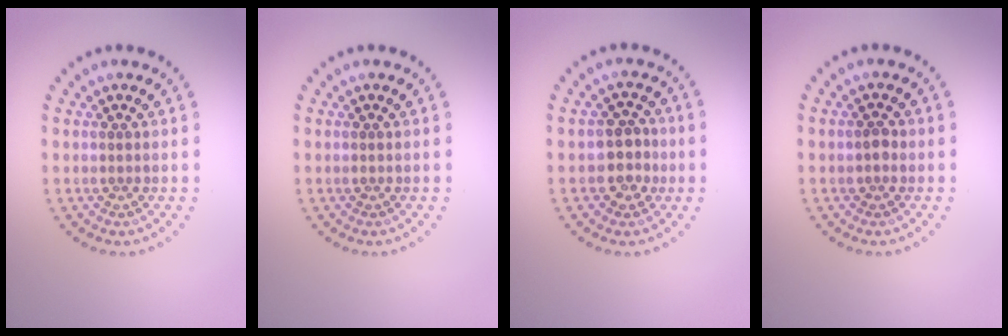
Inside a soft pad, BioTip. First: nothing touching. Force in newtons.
{"total": 0.0}
{"total": 2.5, "press": 2.4, "slide": 0.8}
{"total": 0.9, "press": 0.9, "slide": 0.1}